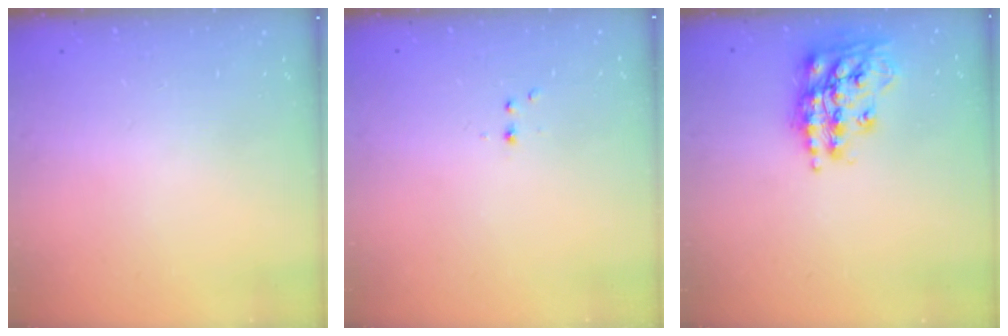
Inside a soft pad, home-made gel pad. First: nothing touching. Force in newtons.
{"total": 2.2, "press": 1.9, "slide": 1.0}
{"total": 16.5, "press": 16.5, "slide": 1.1}